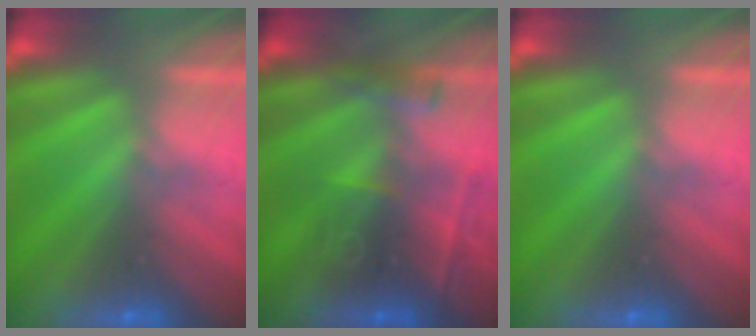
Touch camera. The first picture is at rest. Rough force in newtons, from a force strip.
{"total": 2.9}
{"total": 0.0}